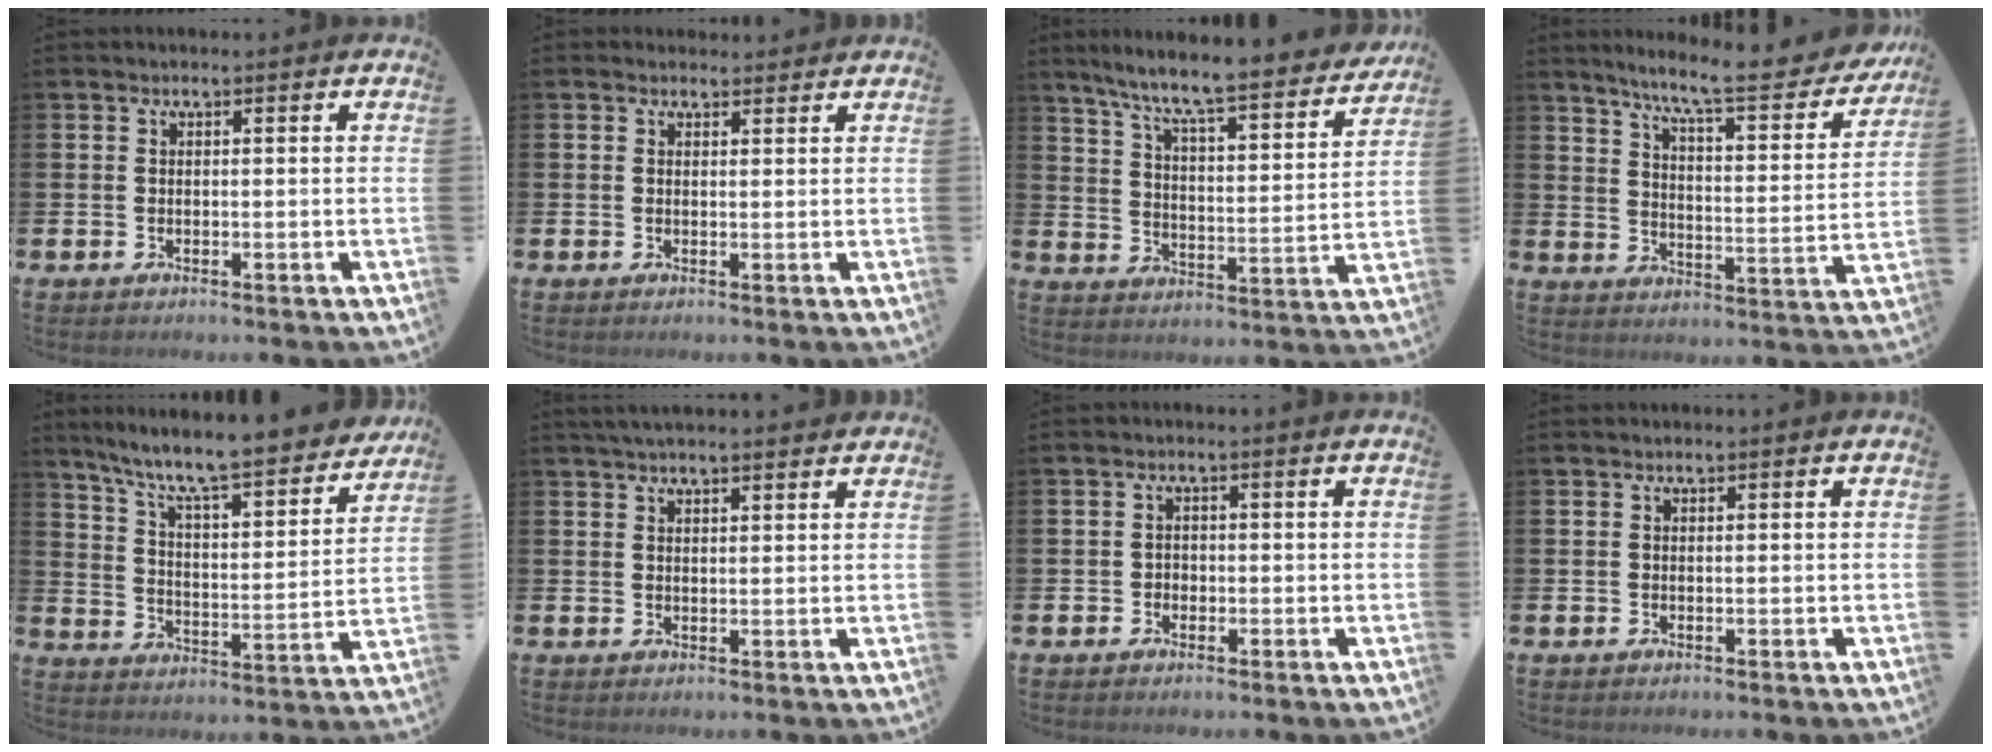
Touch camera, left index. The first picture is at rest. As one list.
[{"total": 1.2, "force": [1.1, 0.5, 0.1], "torque": [0.008, 0.001, 0.018]}, {"total": 8.4, "force": [7.6, 0.4, 3.5], "torque": [-0.097, -0.060, 0.124]}, {"total": 8.9, "force": [7.7, 0.7, 4.4], "torque": [-0.104, -0.054, 0.123]}, {"total": 9.2, "force": [8.3, 0.9, 4.0], "torque": [-0.108, -0.064, 0.136]}, {"total": 2.9, "force": [2.7, 0.3, 0.9], "torque": [-0.021, -0.004, 0.050]}, {"total": 1.2, "force": [-0.5, 1.1, 0.3], "torque": [-0.005, 0.004, -0.013]}, {"total": 0.0}]